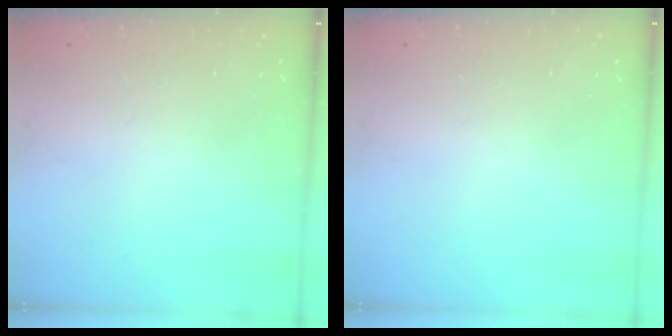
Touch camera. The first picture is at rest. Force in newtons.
{"total": 0.0}